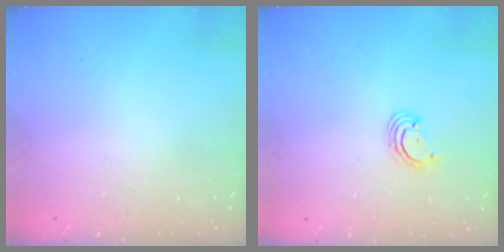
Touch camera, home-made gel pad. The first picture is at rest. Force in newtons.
{"total": 2.6, "press": 2.6, "slide": 0.3}